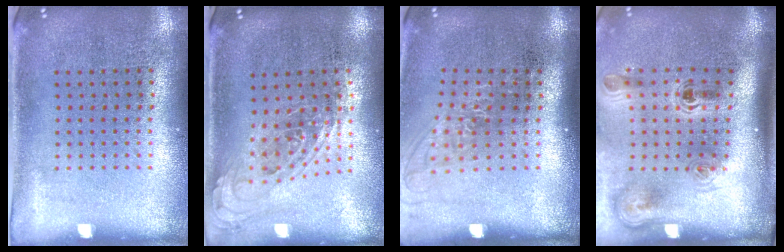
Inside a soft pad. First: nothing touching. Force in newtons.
{"total": 0.8, "press": 0.8, "slide": 0.2}
{"total": 1.2, "press": 1.0, "slide": 0.7}
{"total": 2.3, "press": 1.5, "slide": 1.7}